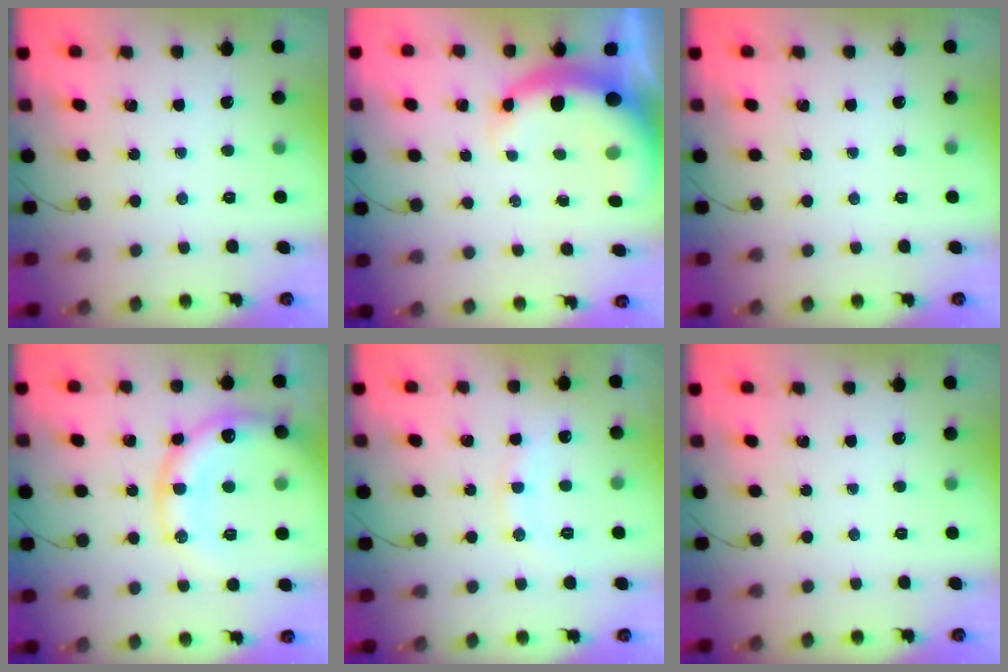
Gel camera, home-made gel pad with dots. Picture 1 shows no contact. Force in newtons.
{"total": 6.7, "press": 6.6, "slide": 1.2}
{"total": 0.0}
{"total": 21.0, "press": 20.8, "slide": 3.0}
{"total": 10.1, "press": 10.0, "slide": 1.0}
{"total": 0.0}